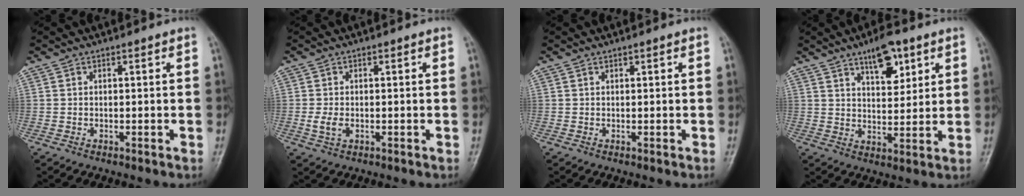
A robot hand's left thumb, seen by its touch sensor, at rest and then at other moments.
{"total": 2.7, "force": [-0.5, 1.8, 2.1], "torque": [-0.044, -0.003, -0.010]}
{"total": 0.0}
{"total": 8.4, "force": [4.9, 3.6, 5.8], "torque": [-0.066, -0.028, 0.078]}